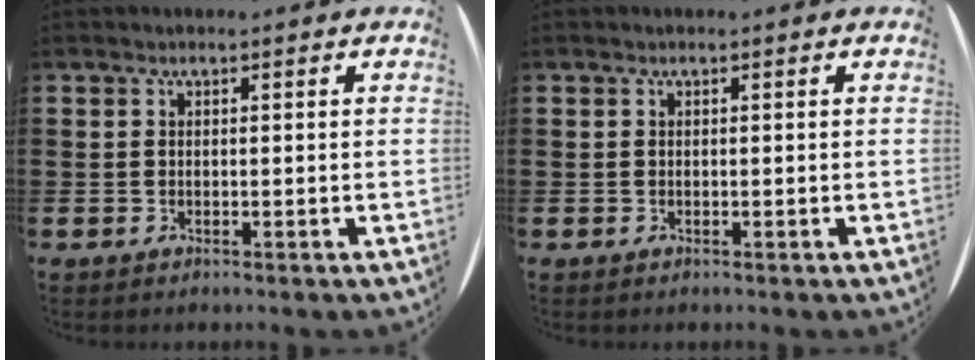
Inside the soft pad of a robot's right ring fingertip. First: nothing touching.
{"total": 0.0}